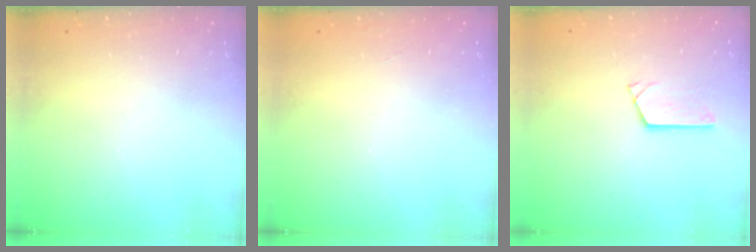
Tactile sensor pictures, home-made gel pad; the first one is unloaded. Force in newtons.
{"total": 0.0}
{"total": 3.2, "press": 3.2, "slide": 0.0}